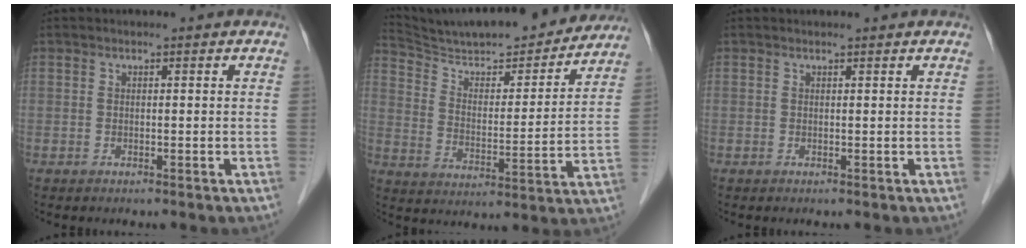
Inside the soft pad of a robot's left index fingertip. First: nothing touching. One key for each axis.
{"total": 22.3, "fx": 20.6, "fy": 3.2, "fz": 7.9, "tx": -0.129, "ty": -0.013, "tz": 0.300}
{"total": 1.0, "fx": 1.0, "fy": 0.1, "fz": 0.1, "tx": -0.009, "ty": 0.008, "tz": 0.013}